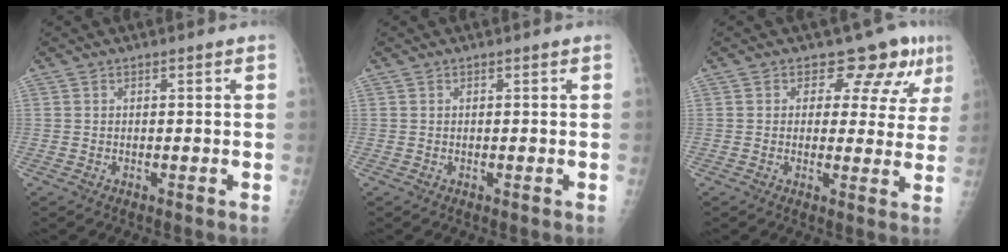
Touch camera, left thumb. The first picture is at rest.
{"total": 0.0}
{"total": 8.2, "force": [5.1, 5.1, 3.9], "torque": [-0.009, -0.023, 0.050]}